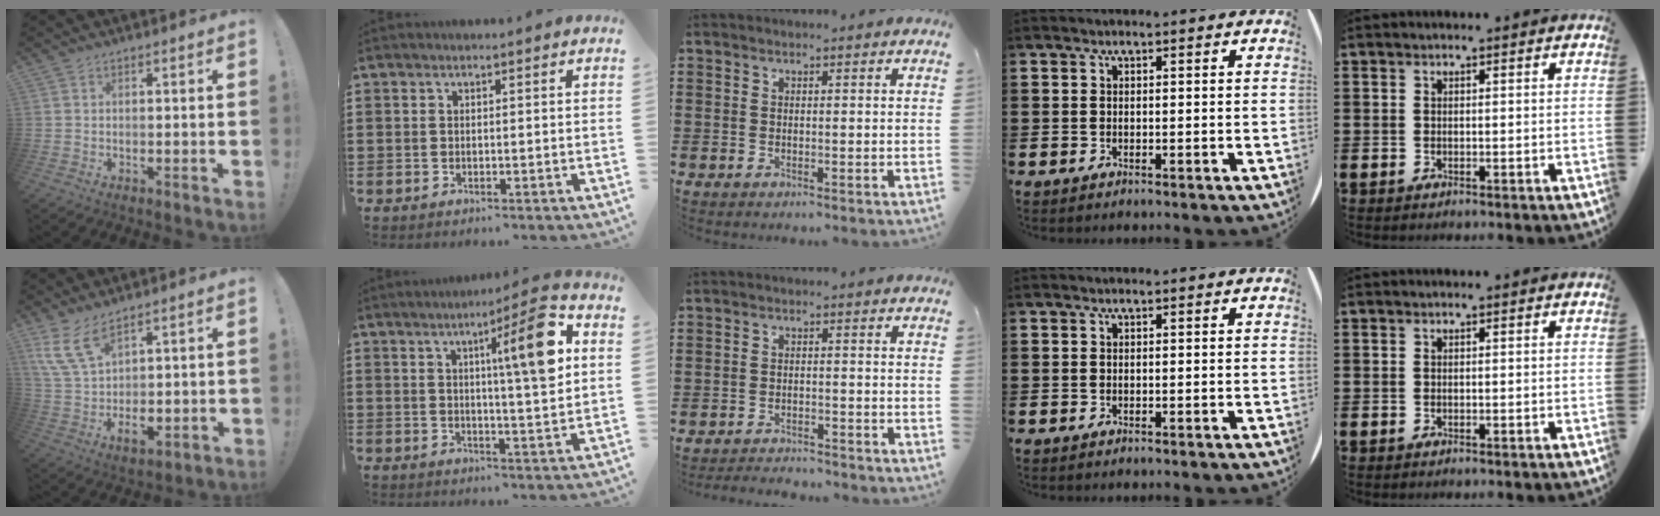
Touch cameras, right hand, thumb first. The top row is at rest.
{"thumb": {"total": 10.6, "force": [5.1, 4.8, 8.0], "torque": [-0.165, -0.034, 0.100]}, "index": {"total": 11.5, "force": [3.9, 1.3, 10.8], "torque": [-0.169, -0.004, 0.051]}, "middle": {"total": 2.5, "force": [-2.5, 0.2, 0.1], "torque": [-0.008, -0.001, -0.052]}}